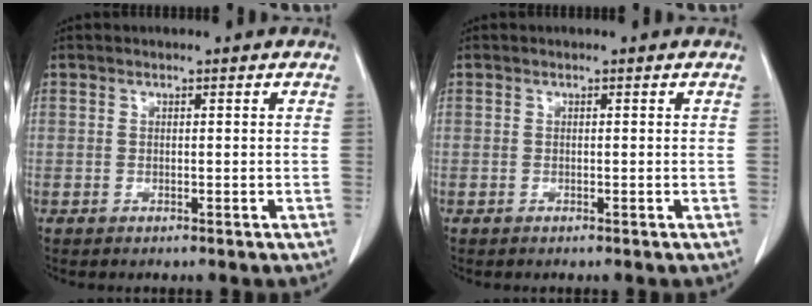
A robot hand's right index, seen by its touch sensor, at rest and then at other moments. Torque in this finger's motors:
{"motor_torque": [-0.06, 0.06, 0.00, 0.00]}